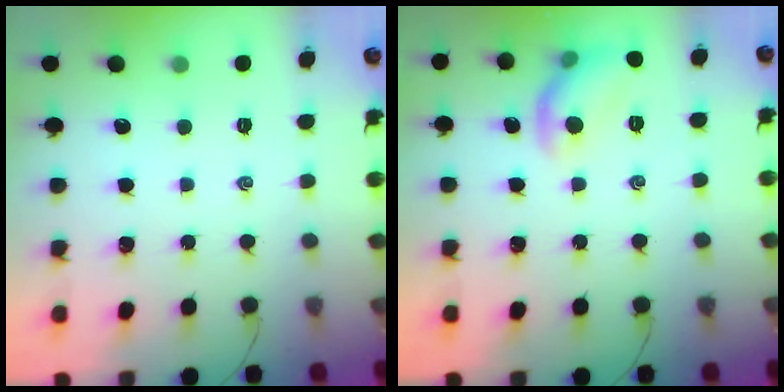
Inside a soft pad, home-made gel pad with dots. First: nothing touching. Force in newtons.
{"total": 8.9, "press": 8.8, "slide": 1.3}